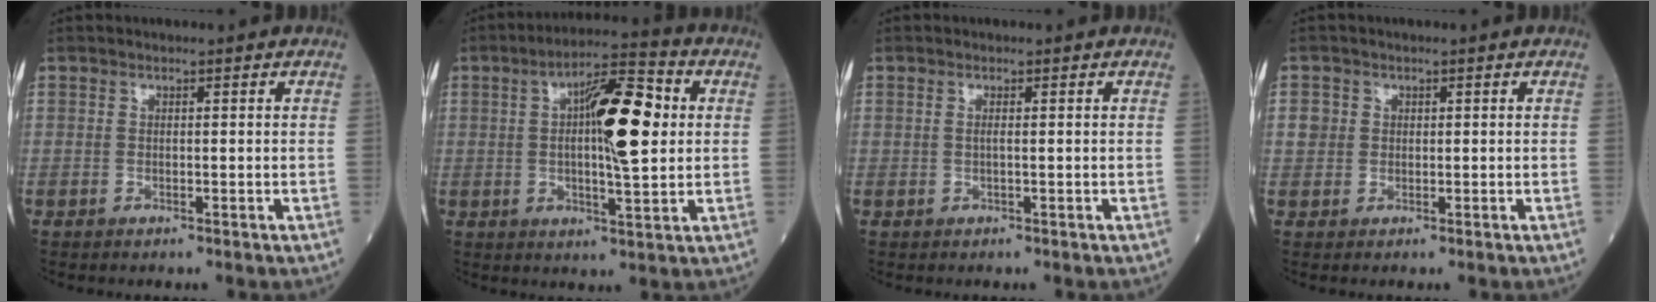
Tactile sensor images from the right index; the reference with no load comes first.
{"total": 12.4, "force": [2.0, 2.4, 12.0], "torque": [-0.194, 0.024, 0.027]}
{"total": 0.8, "force": [0.1, 0.0, 0.8], "torque": [-0.019, 0.000, -0.001]}
{"total": 1.8, "force": [0.2, 1.7, 0.4], "torque": [-0.002, 0.009, 0.003]}